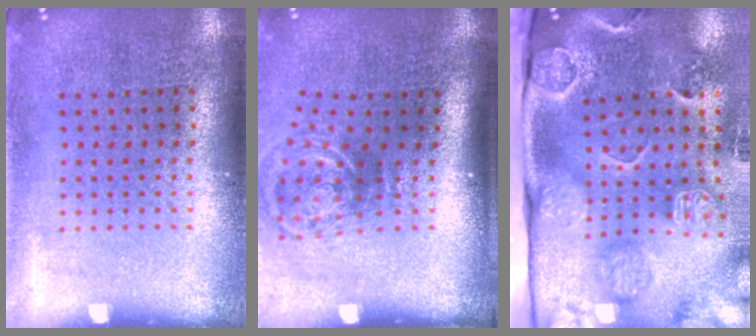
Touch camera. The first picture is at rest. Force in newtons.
{"total": 2.2, "press": 1.4, "slide": 1.7}
{"total": 4.5, "press": 3.3, "slide": 3.1}